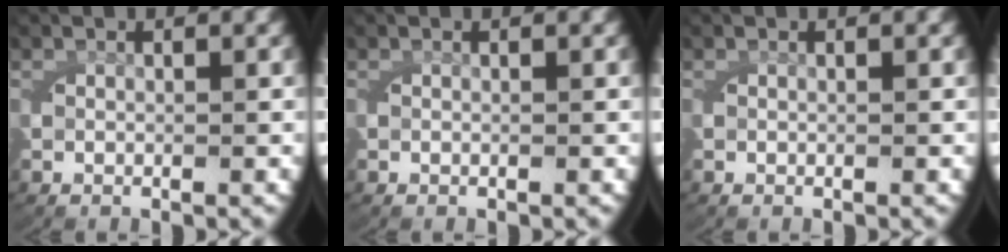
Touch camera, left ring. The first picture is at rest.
{"total": 0.0}
{"total": 0.0}